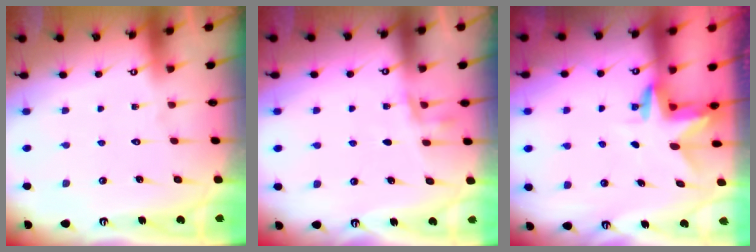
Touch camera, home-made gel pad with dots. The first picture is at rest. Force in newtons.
{"total": 4.8, "press": 4.7, "slide": 1.1}
{"total": 3.0, "press": 3.0, "slide": 0.2}